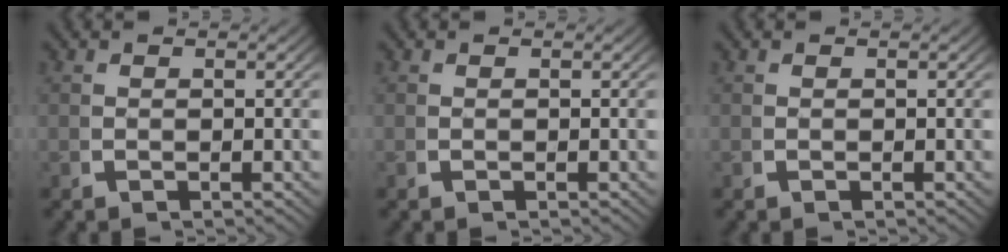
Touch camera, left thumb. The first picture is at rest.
{"total": 0.0}
{"total": 0.0}